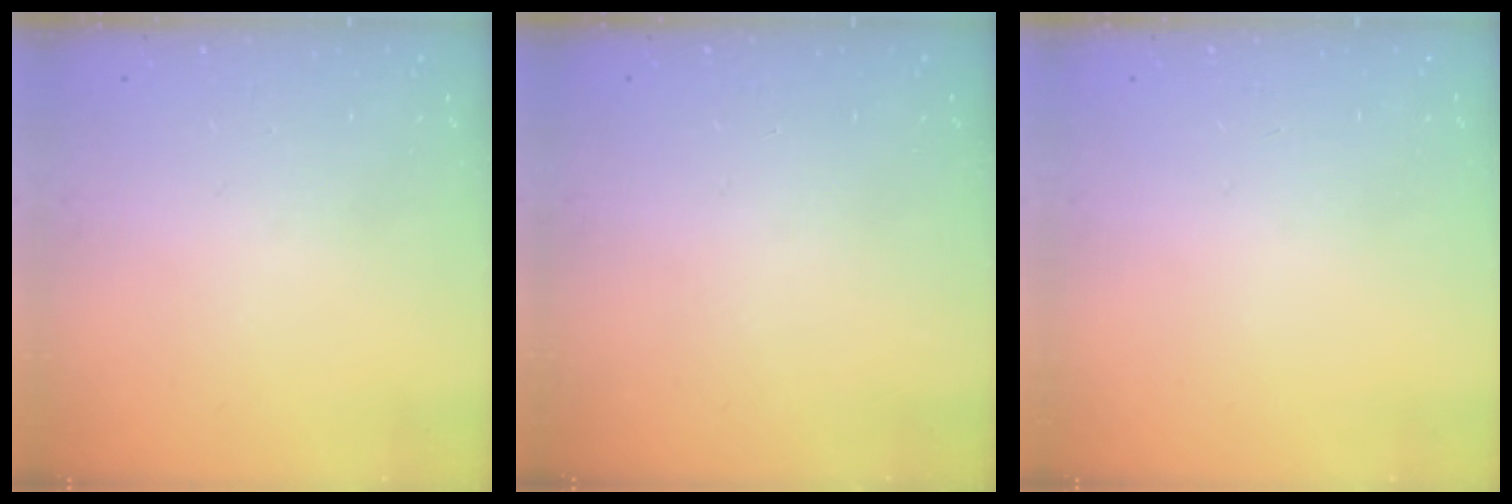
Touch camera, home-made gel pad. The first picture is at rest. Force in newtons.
{"total": 0.0}
{"total": 0.0}